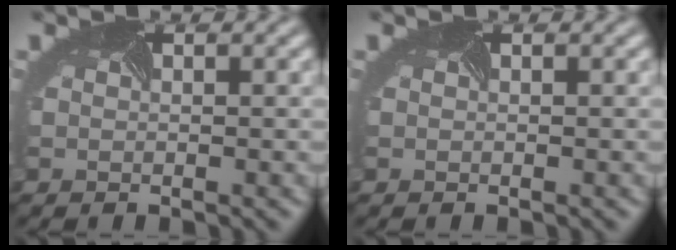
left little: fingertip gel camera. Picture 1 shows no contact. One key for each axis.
{"total": 0.0}